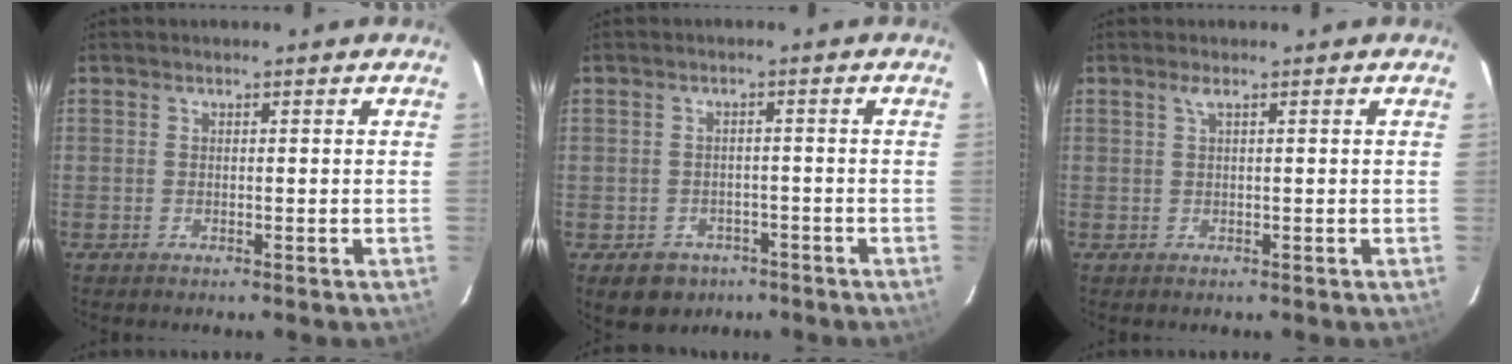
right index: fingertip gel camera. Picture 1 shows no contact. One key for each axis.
{"total": 6.5, "fx": -3.6, "fy": 5.2, "fz": 1.5, "tx": -0.036, "ty": 0.018, "tz": -0.040}
{"total": 1.0, "fx": 0.4, "fy": -0.2, "fz": 0.8, "tx": -0.015, "ty": 0.003, "tz": 0.007}